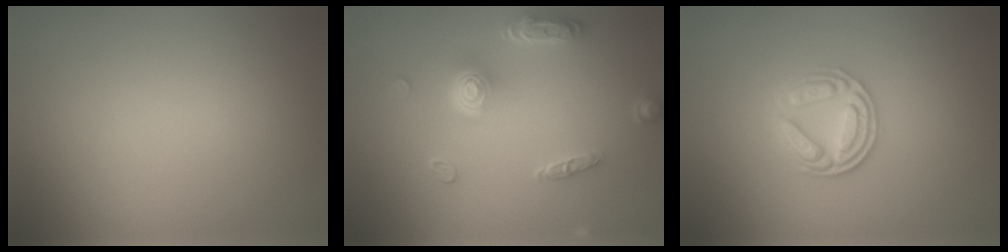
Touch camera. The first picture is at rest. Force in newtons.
{"total": 4.7, "press": 3.6, "slide": 3.0}
{"total": 3.7, "press": 3.2, "slide": 1.9}